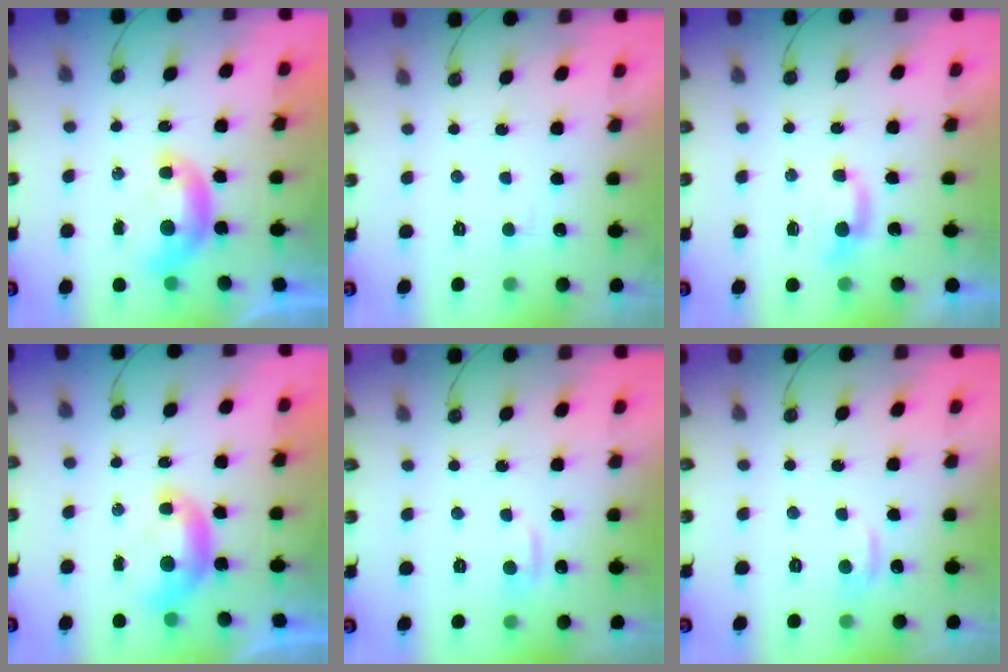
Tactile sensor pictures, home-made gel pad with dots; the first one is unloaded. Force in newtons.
{"total": 3.3, "press": 3.3, "slide": 0.2}
{"total": 1.6, "press": 1.5, "slide": 0.4}
{"total": 0.0}
{"total": 1.0, "press": 0.4, "slide": 0.9}
{"total": 1.0, "press": 0.7, "slide": 0.7}